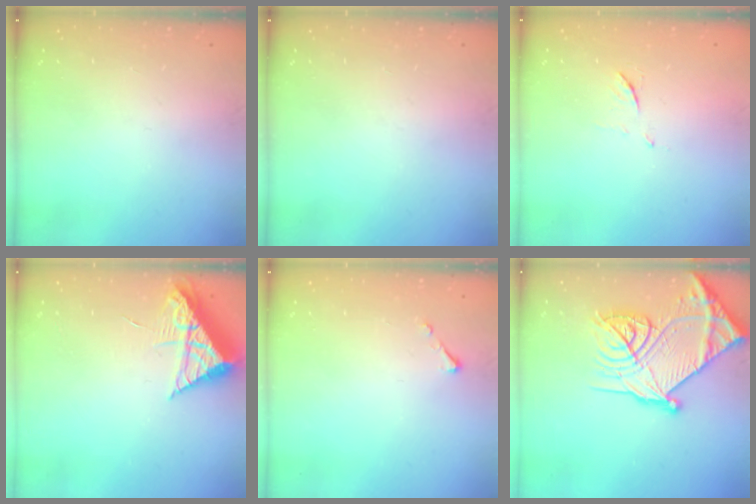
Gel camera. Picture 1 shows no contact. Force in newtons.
{"total": 0.0}
{"total": 5.5, "press": 5.4, "slide": 0.7}
{"total": 9.4, "press": 9.4, "slide": 0.5}
{"total": 2.5, "press": 2.5, "slide": 0.3}
{"total": 30.3, "press": 30.1, "slide": 3.2}